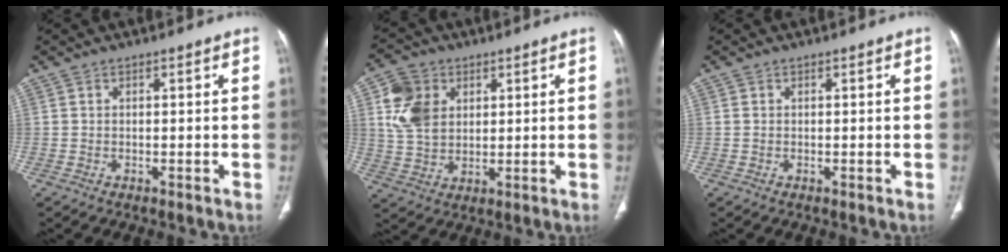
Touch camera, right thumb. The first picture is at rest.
{"total": 9.8, "force": [3.0, 7.4, 5.7], "torque": [-0.093, -0.005, 0.062]}
{"total": 0.0}